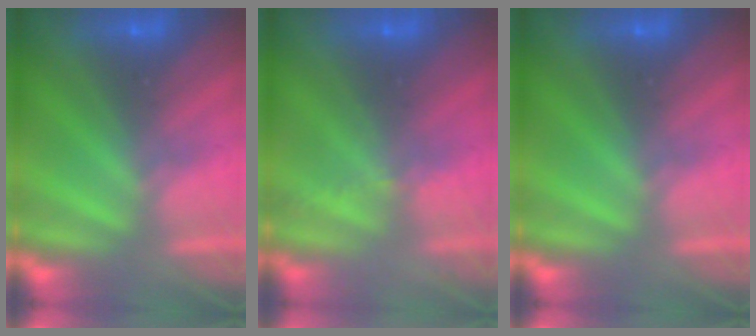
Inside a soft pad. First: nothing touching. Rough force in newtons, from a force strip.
{"total": 2.1}
{"total": 0.0}